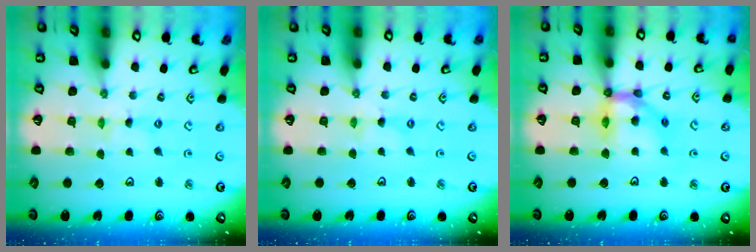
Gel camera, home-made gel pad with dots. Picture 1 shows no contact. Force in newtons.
{"total": 0.8, "press": 0.7, "slide": 0.2}
{"total": 12.6, "press": 12.5, "slide": 1.5}